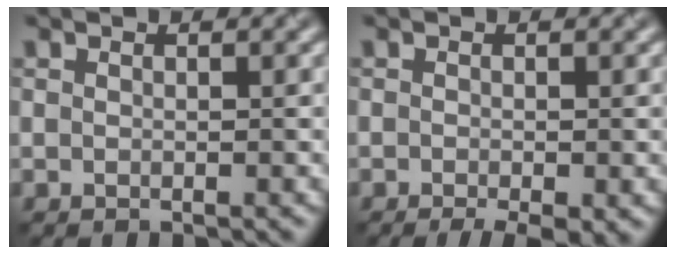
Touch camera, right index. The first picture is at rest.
{"total": 2.9, "force": [-1.6, 0.7, 2.3], "torque": [-0.032, -0.003, -0.022]}